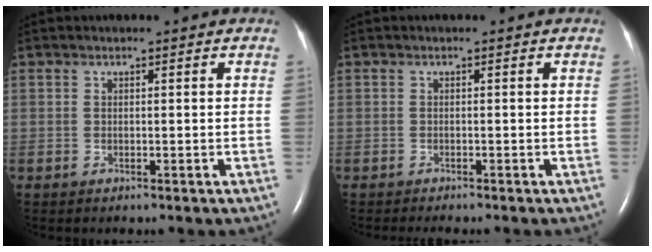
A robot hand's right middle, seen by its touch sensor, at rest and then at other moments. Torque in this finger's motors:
{"motor_torque": [0.03, -0.03, -0.01, 0.00]}